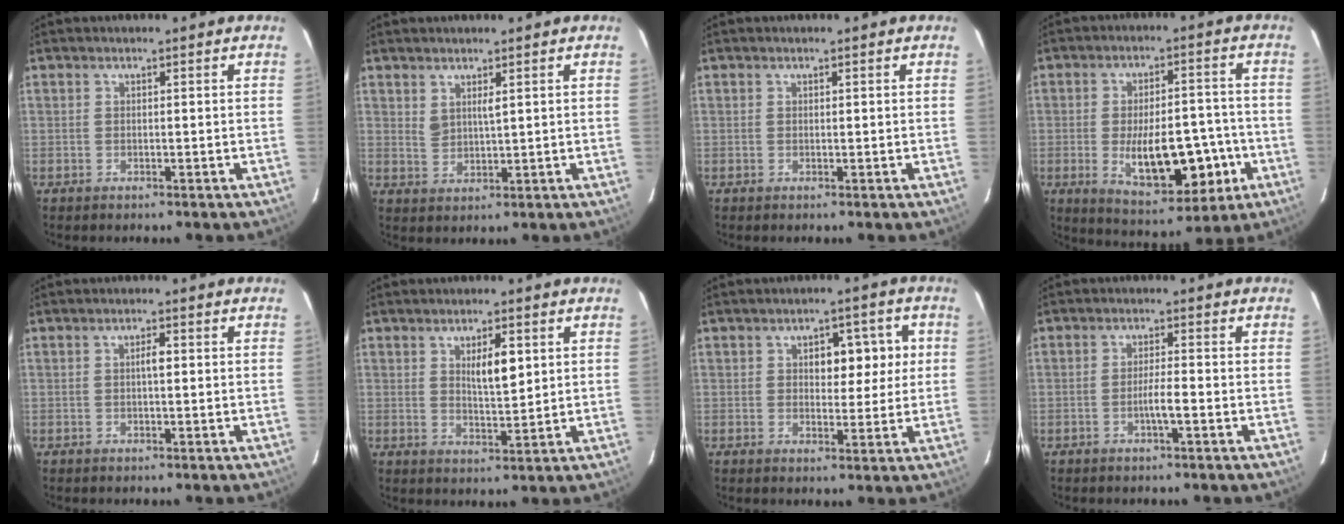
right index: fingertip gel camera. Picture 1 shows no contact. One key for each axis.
{"total": 2.8, "fx": 1.7, "fy": 0.7, "fz": 2.2, "tx": -0.048, "ty": -0.004, "tz": 0.039}
{"total": 0.0}
{"total": 14.0, "fx": -3.7, "fy": 5.7, "fz": 12.2, "tx": -0.188, "ty": 0.006, "tz": -0.042}
{"total": 1.7, "fx": 0.3, "fy": 0.4, "fz": 1.7, "tx": -0.029, "ty": 0.004, "tz": 0.004}
{"total": 5.2, "fx": 1.8, "fy": 1.3, "fz": 4.6, "tx": -0.079, "ty": -0.003, "tz": 0.035}
{"total": 6.5, "fx": 1.6, "fy": 3.6, "fz": 5.1, "tx": -0.059, "ty": 0.021, "tz": 0.026}
{"total": 3.0, "fx": -1.0, "fy": 0.0, "fz": 2.8, "tx": -0.051, "ty": -0.001, "tz": -0.018}